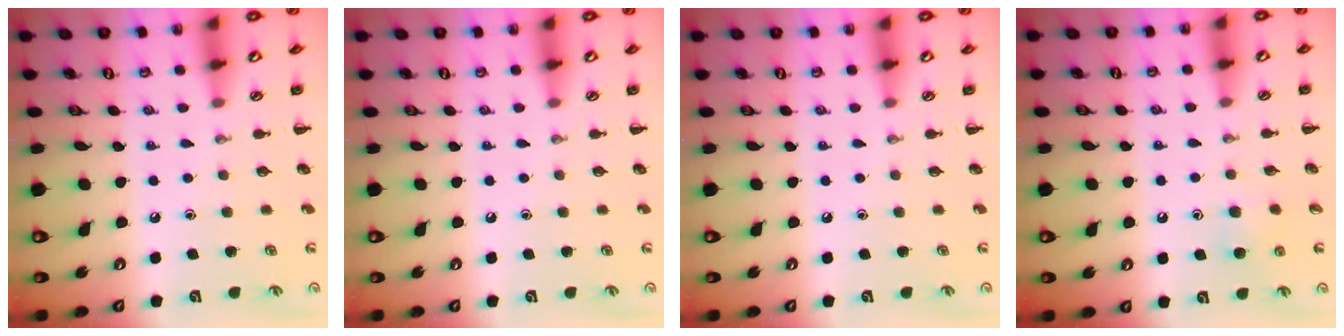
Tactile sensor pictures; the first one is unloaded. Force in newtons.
{"total": 0.0}
{"total": 0.0}
{"total": 4.1, "press": 3.8, "slide": 1.5}